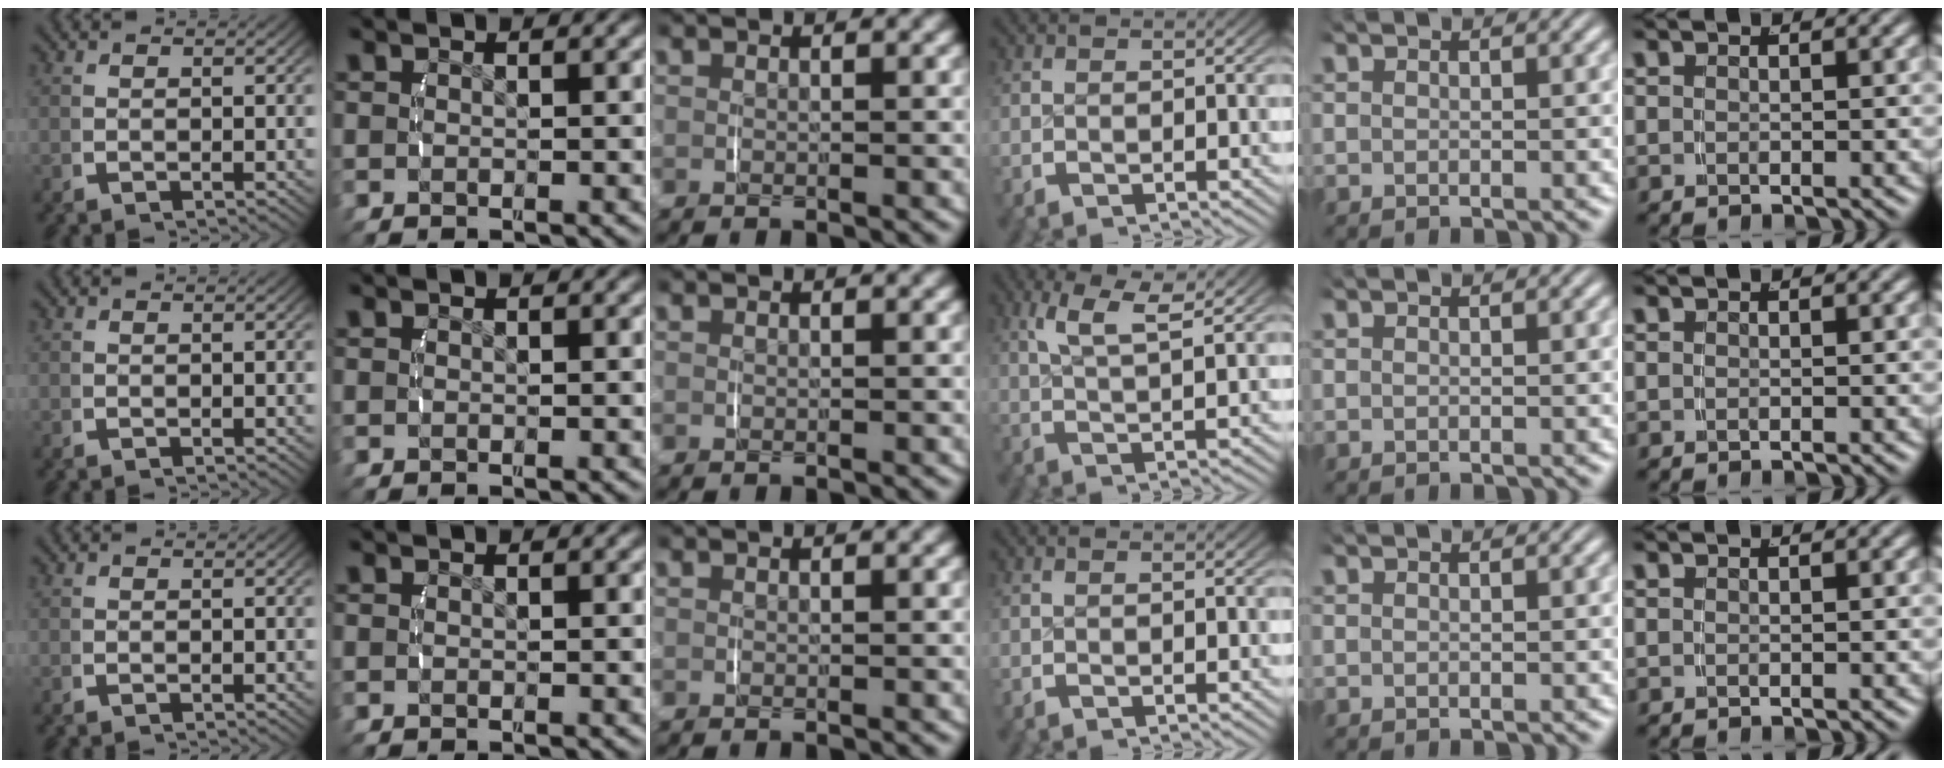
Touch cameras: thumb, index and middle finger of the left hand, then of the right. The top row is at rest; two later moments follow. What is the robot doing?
{"motion": "lift_and_place", "object": "glasses case"}